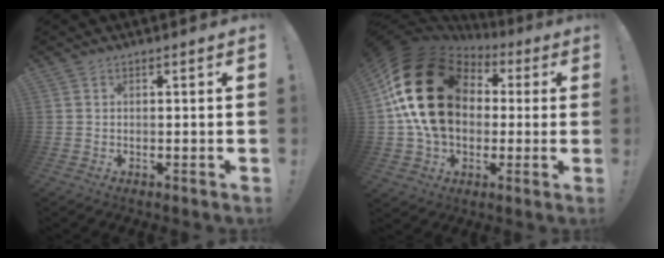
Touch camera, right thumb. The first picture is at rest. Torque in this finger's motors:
{"motor_torque": [2.05, 2.95, 2.11, -0.65, 0.96]}